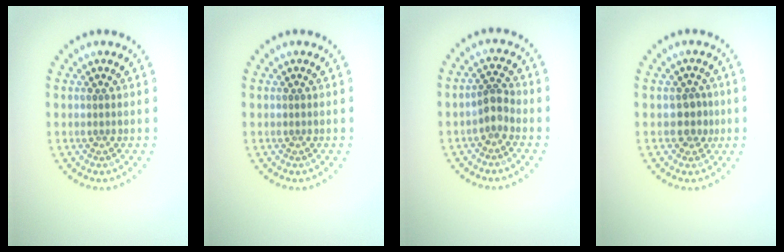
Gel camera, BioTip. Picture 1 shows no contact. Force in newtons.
{"total": 0.0}
{"total": 1.8, "press": 1.5, "slide": 1.1}
{"total": 1.8, "press": 1.6, "slide": 0.7}